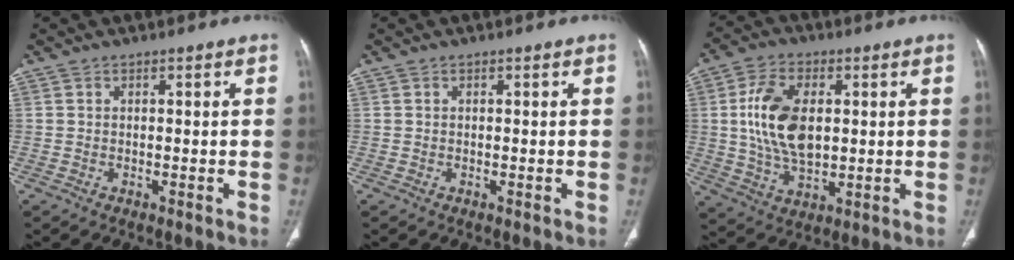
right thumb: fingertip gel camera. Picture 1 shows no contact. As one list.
[{"total": 0.0}, {"total": 13.6, "force": [1.8, 8.1, 10.8], "torque": [-0.196, -0.004, 0.037]}]